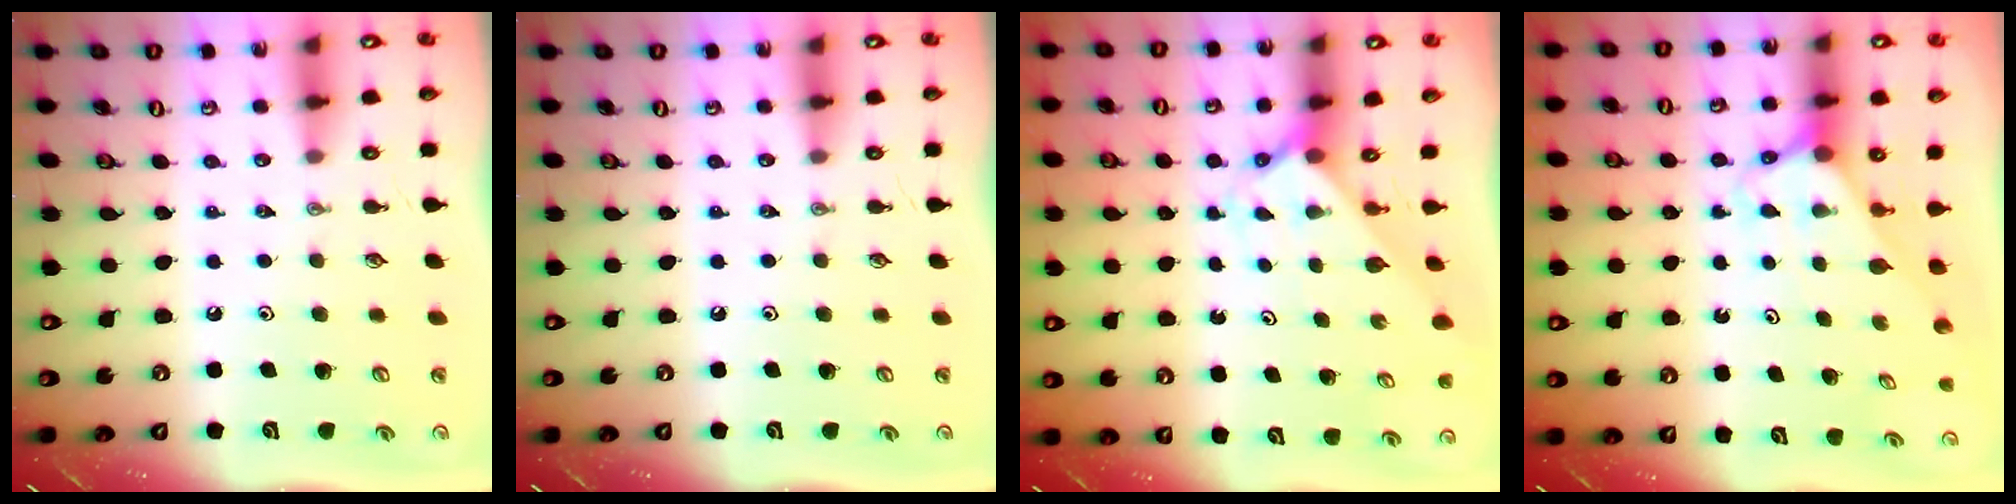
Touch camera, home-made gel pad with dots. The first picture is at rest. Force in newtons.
{"total": 0.0}
{"total": 1.9, "press": 1.9, "slide": 0.2}
{"total": 2.7, "press": 2.7, "slide": 0.2}